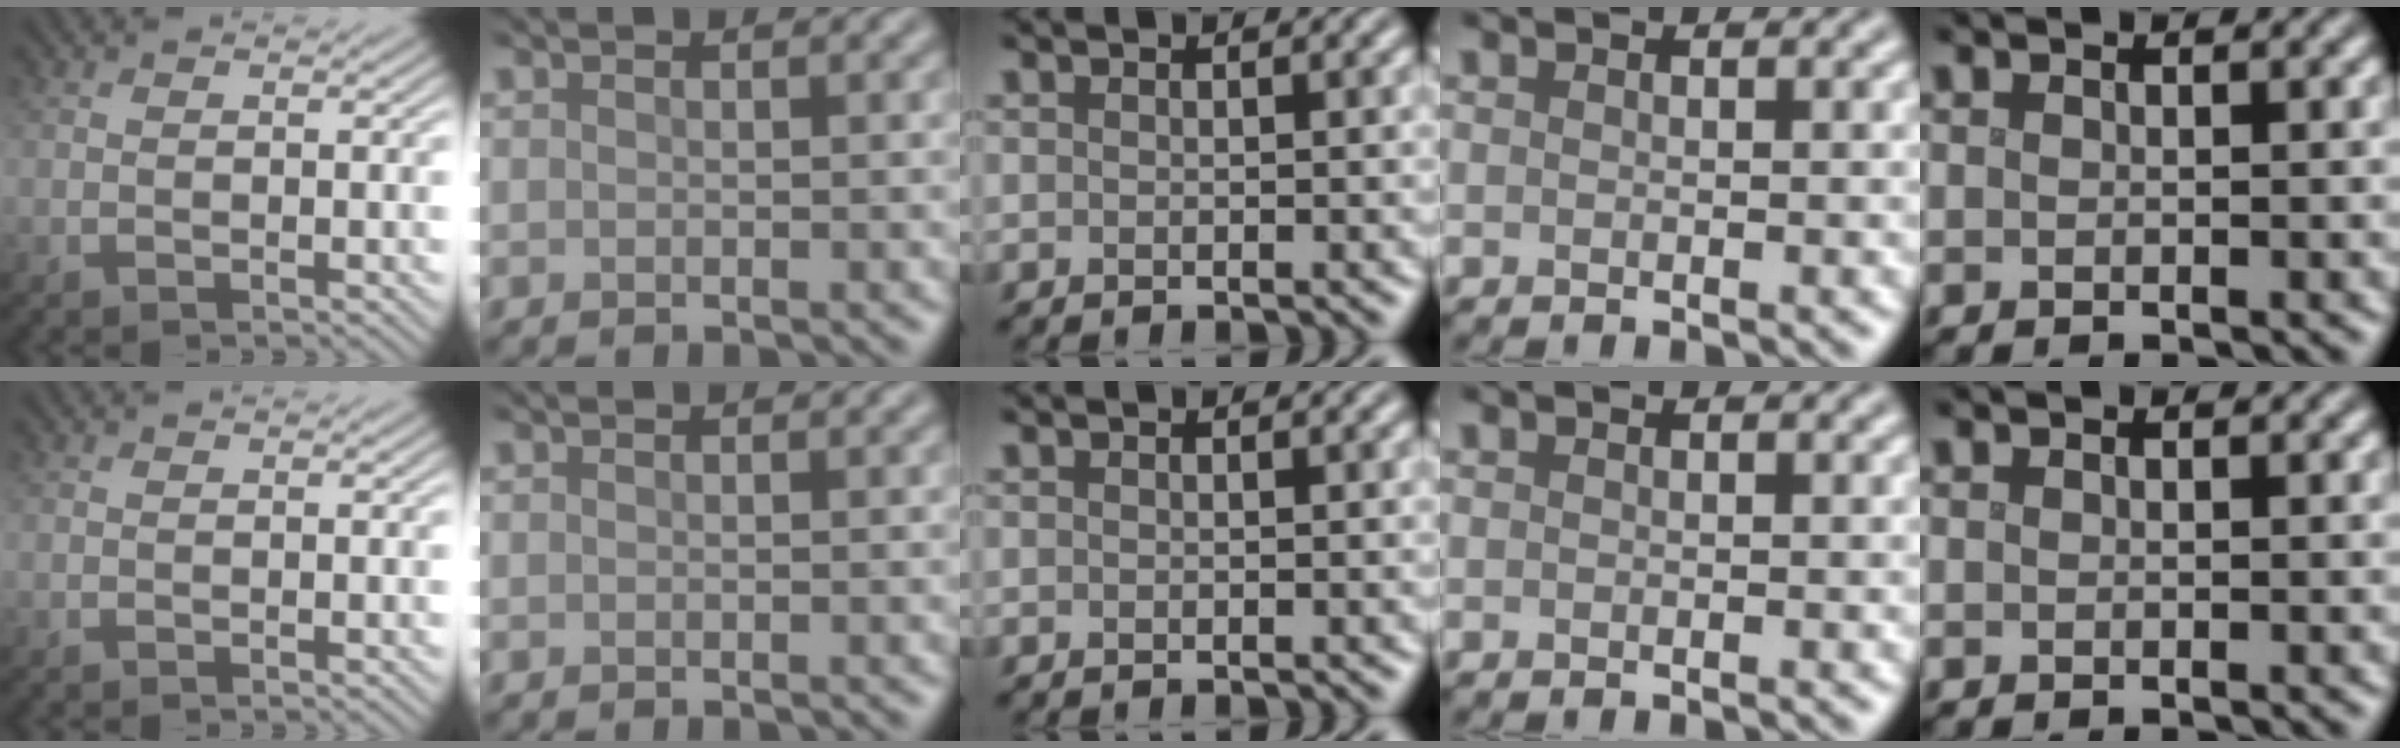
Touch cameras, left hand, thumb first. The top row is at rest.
{}